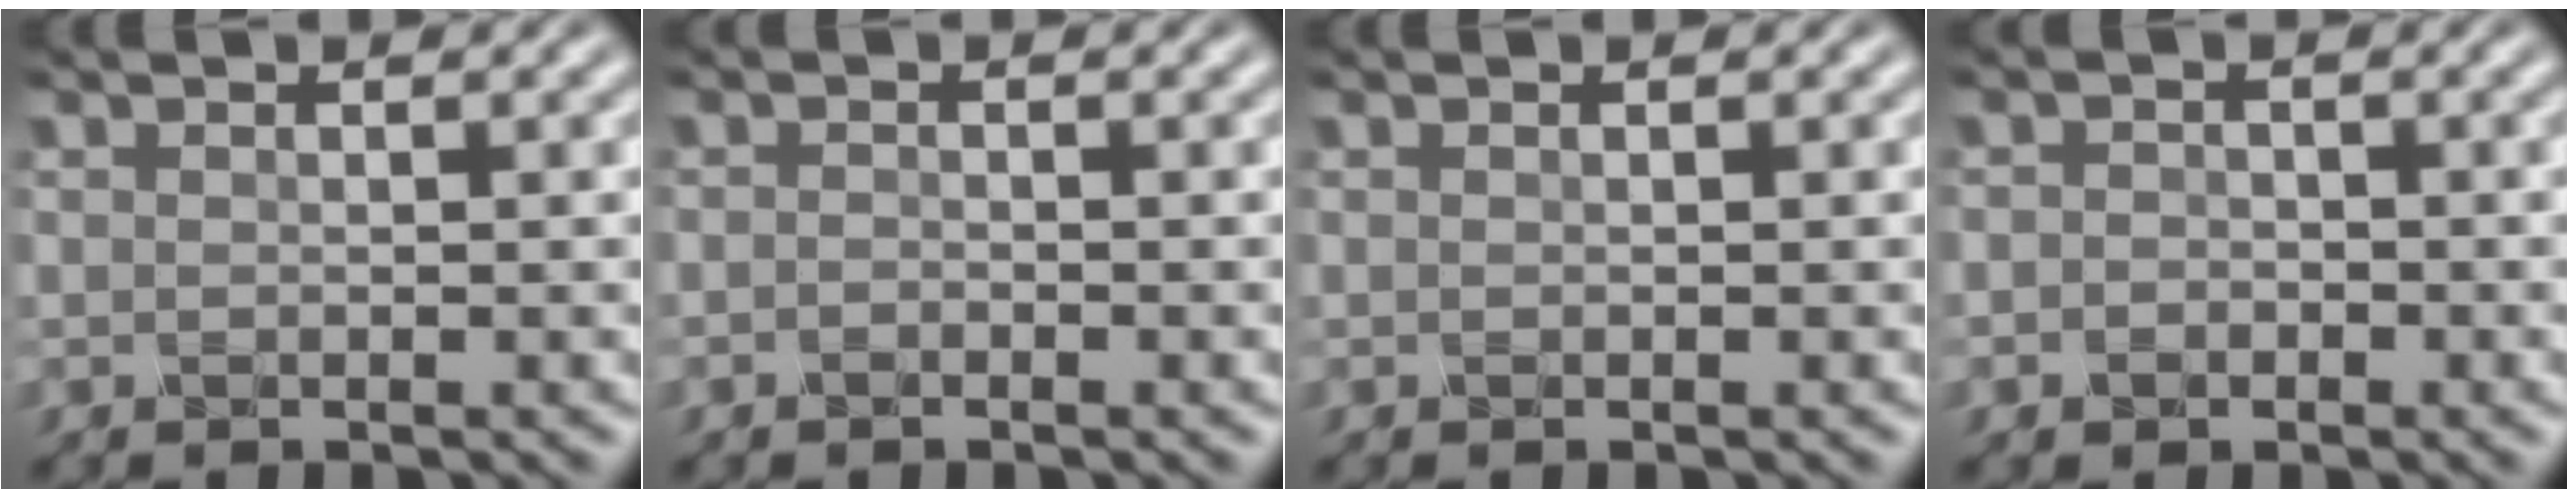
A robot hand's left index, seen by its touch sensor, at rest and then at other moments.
{"total": 0.5, "force": [-0.4, 0.3, 0.3], "torque": [-0.005, -0.001, -0.008]}
{"total": 0.0}
{"total": 1.3, "force": [-0.5, 1.1, 0.4], "torque": [0.005, -0.001, -0.014]}